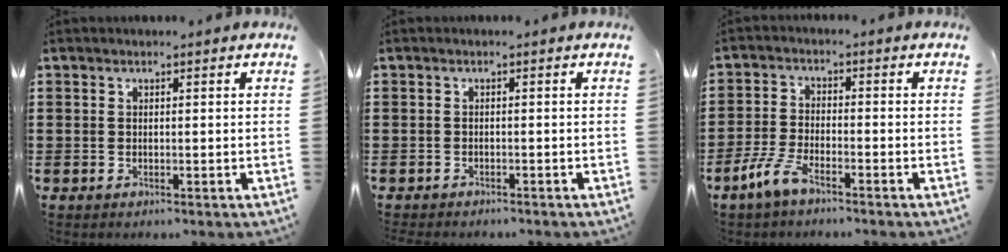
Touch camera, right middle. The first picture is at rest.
{"total": 0.9, "force": [-0.9, 0.0, 0.0], "torque": [-0.003, -0.001, -0.019]}
{"total": 5.0, "force": [-3.6, 1.1, 3.2], "torque": [-0.088, -0.007, -0.076]}